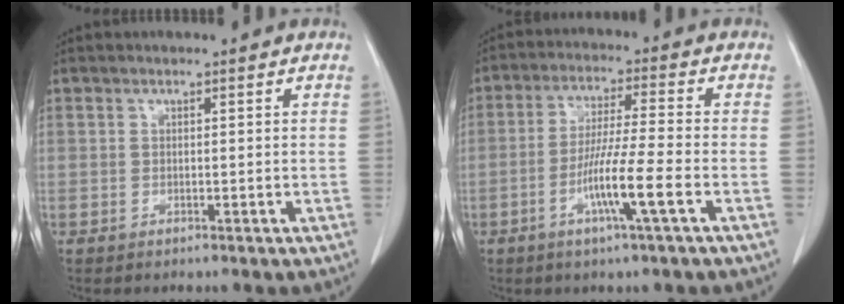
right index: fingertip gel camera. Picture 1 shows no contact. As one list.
[{"total": 8.6, "force": [-3.3, -0.7, 8.0], "torque": [-0.149, -0.008, -0.064]}]